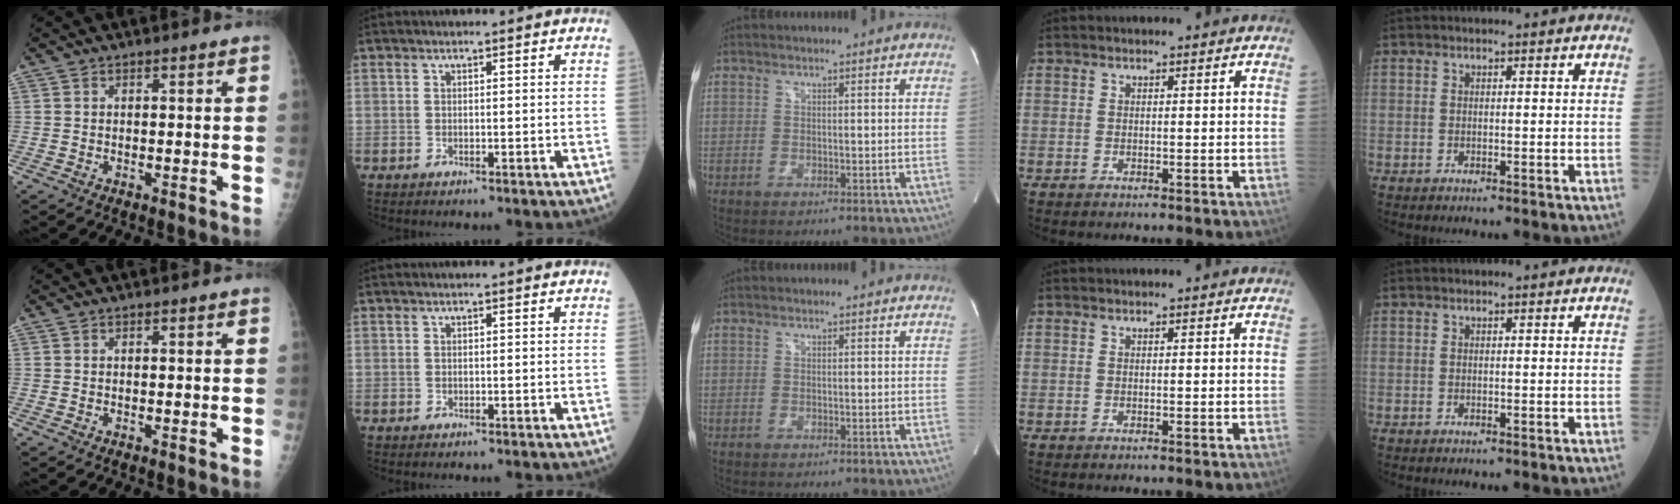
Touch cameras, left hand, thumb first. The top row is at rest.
{}